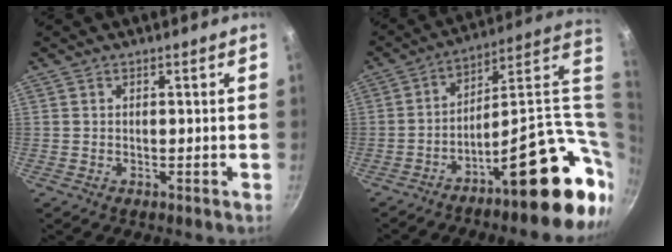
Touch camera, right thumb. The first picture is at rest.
{"total": 23.8, "force": [-3.2, 8.5, 22.0], "torque": [-0.260, 0.003, -0.041]}